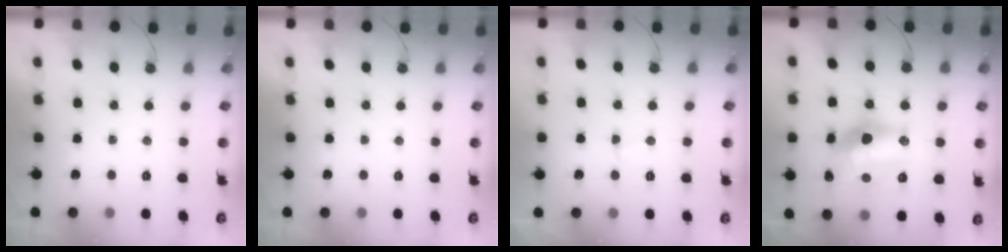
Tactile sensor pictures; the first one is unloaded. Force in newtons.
{"total": 0.0}
{"total": 2.3, "press": 2.3, "slide": 0.3}
{"total": 18.0, "press": 17.4, "slide": 4.7}